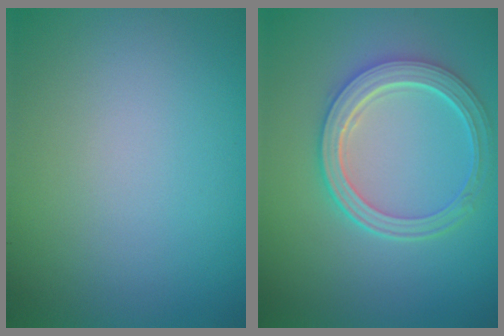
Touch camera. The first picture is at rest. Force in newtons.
{"total": 5.1, "press": 4.1, "slide": 3.1}